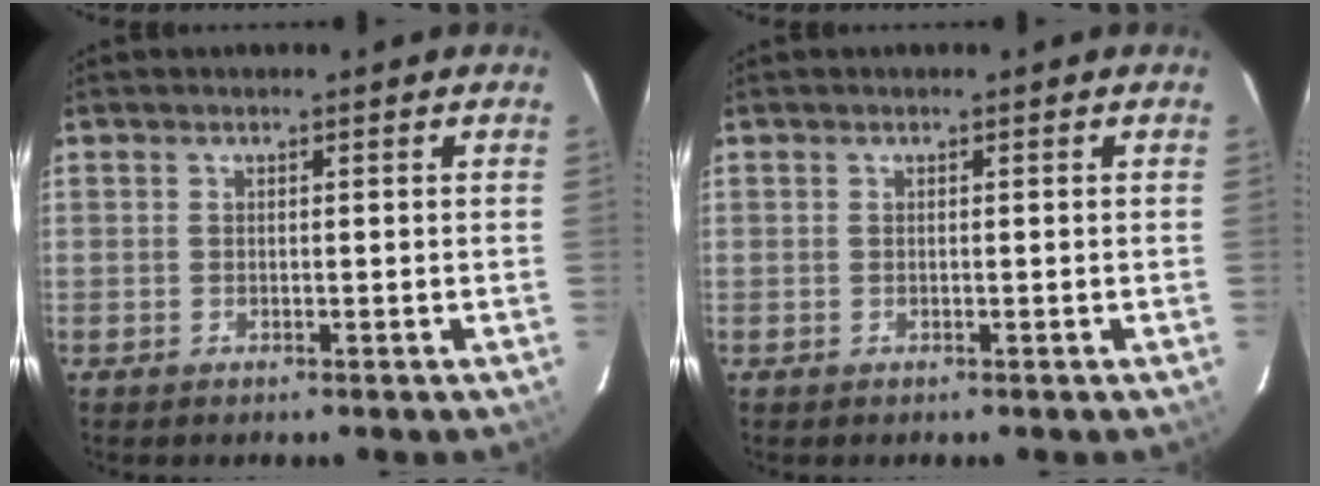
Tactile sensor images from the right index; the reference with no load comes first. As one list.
[{"total": 0.0}]